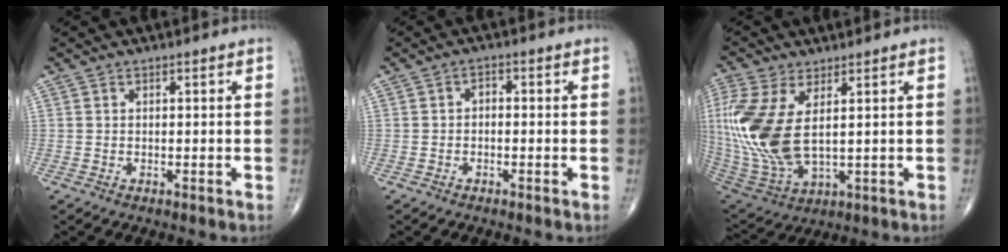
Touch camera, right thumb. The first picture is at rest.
{"total": 1.6, "force": [-0.4, 1.0, 1.1], "torque": [-0.009, 0.012, -0.014]}
{"total": 17.5, "force": [2.7, 8.5, 15.0], "torque": [-0.356, -0.020, 0.068]}